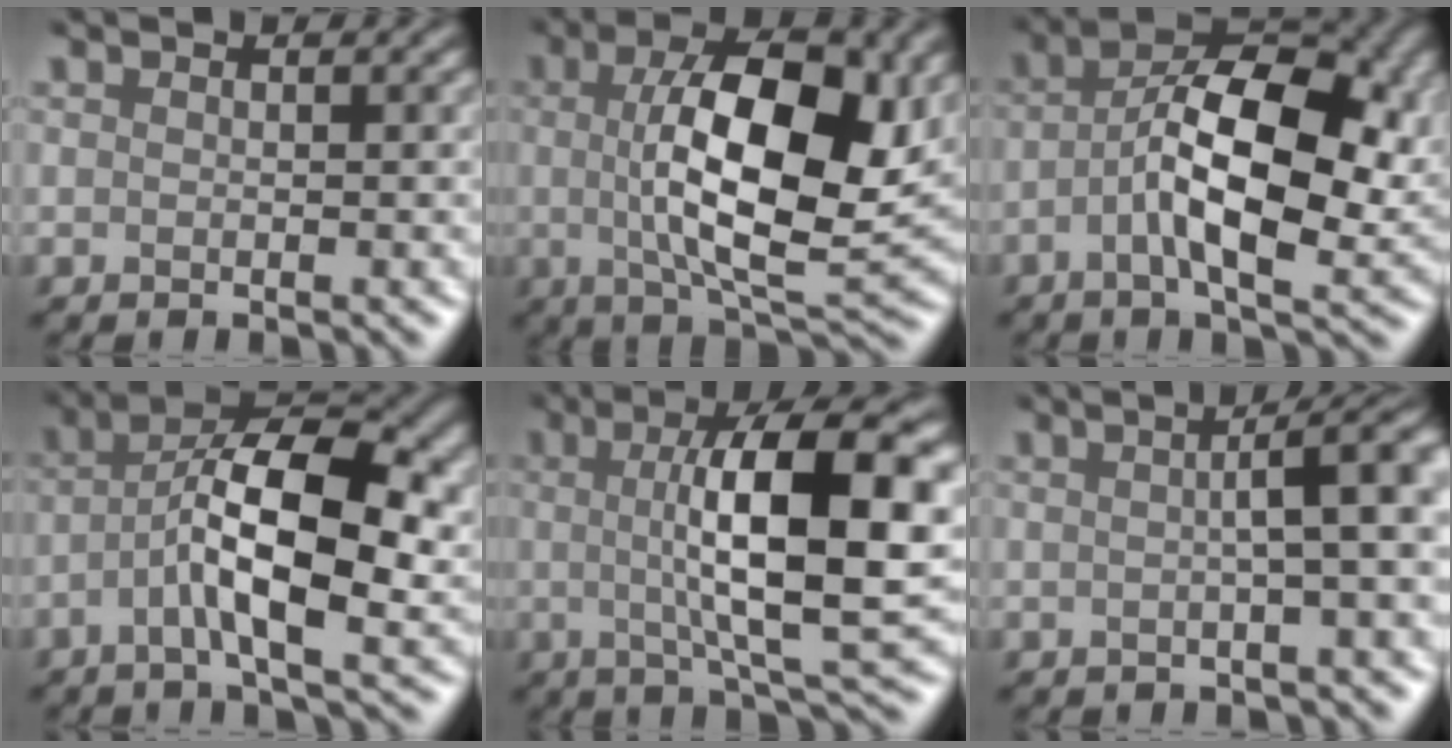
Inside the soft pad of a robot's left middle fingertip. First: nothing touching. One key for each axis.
{"total": 9.7, "fx": 1.0, "fy": 3.0, "fz": 9.1, "tx": -0.170, "ty": 0.003, "tz": 0.039}
{"total": 10.0, "fx": -1.1, "fy": 3.8, "fz": 9.2, "tx": -0.184, "ty": 0.012, "tz": -0.003}
{"total": 7.9, "fx": -1.5, "fy": 2.2, "fz": 7.4, "tx": -0.159, "ty": 0.018, "tz": -0.010}
{"total": 10.2, "fx": 0.8, "fy": 1.7, "fz": 10.1, "tx": -0.155, "ty": 0.014, "tz": 0.032}
{"total": 3.8, "fx": 0.0, "fy": 0.1, "fz": 3.8, "tx": -0.062, "ty": 0.015, "tz": 0.018}